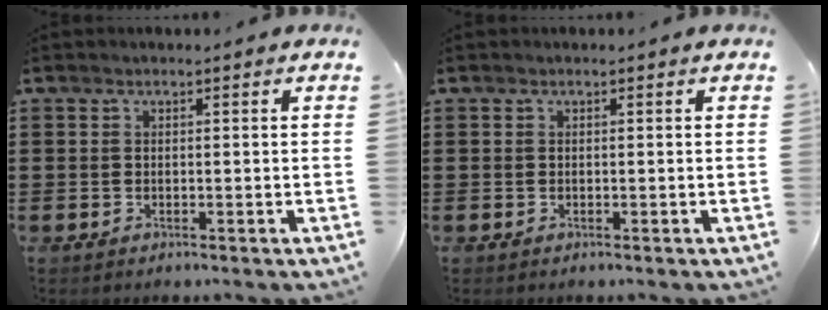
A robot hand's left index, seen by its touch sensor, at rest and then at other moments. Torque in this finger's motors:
{"motor_torque": [0.00, 0.00, 0.00, 0.01]}